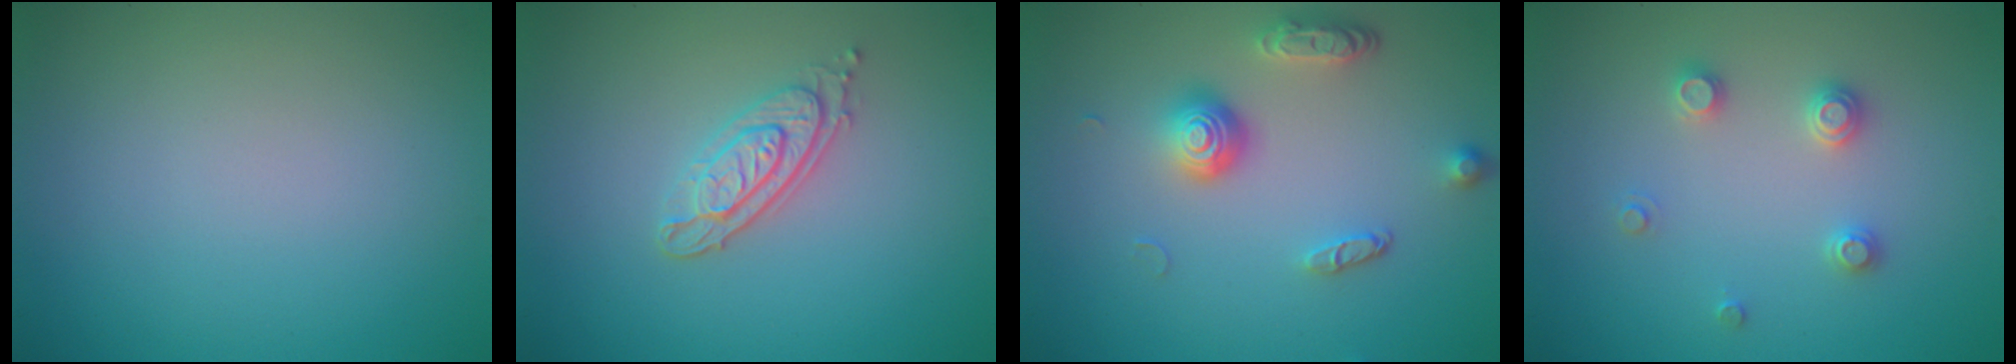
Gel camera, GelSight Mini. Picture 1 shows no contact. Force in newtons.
{"total": 2.9, "press": 2.6, "slide": 1.4}
{"total": 3.8, "press": 2.9, "slide": 2.5}
{"total": 2.0, "press": 2.0, "slide": 0.2}